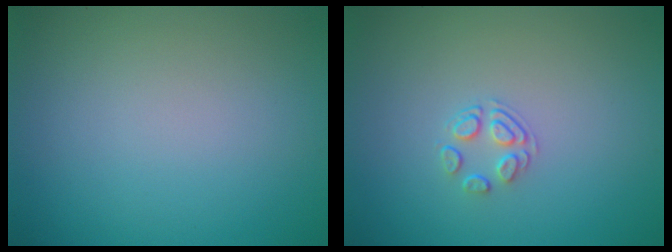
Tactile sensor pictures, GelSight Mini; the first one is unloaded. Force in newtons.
{"total": 1.7, "press": 1.0, "slide": 1.4}